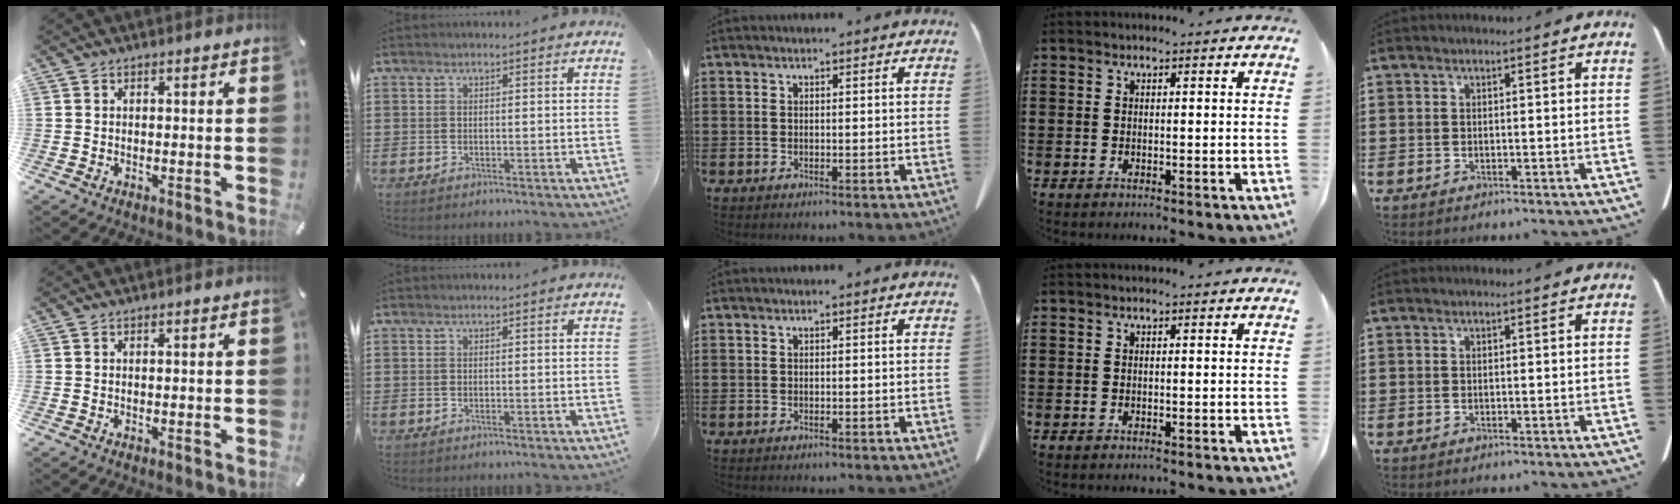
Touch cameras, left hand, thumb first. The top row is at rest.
{}